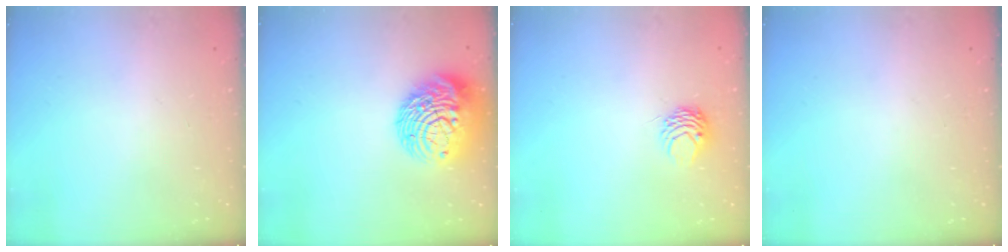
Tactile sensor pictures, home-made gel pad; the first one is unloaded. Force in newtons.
{"total": 16.1, "press": 16.0, "slide": 1.5}
{"total": 4.2, "press": 4.2, "slide": 0.5}
{"total": 0.0}